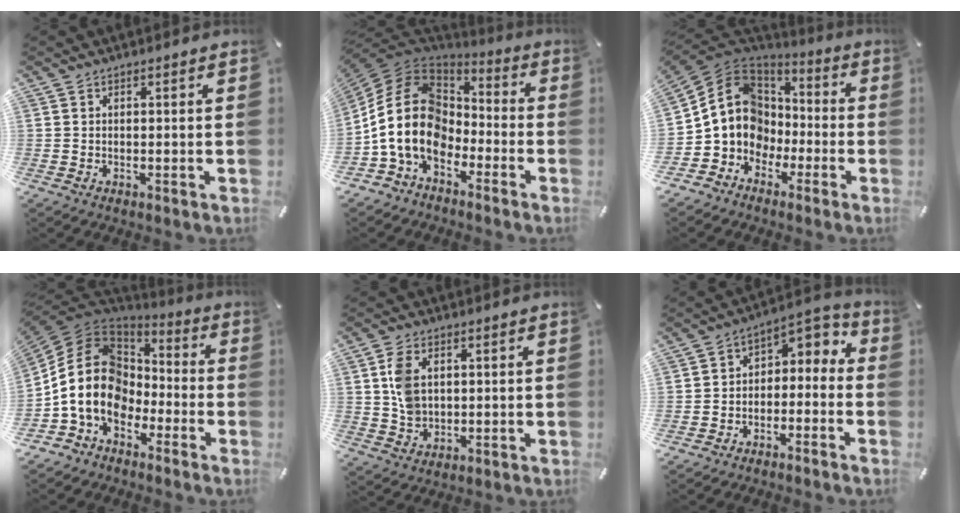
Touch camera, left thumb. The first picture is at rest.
{"total": 17.6, "force": [-3.5, 13.1, 11.3], "torque": [-0.247, 0.018, -0.066]}
{"total": 13.7, "force": [-1.2, 12.4, 5.9], "torque": [-0.132, 0.011, -0.019]}
{"total": 17.4, "force": [-3.4, 13.6, 10.4], "torque": [-0.228, 0.012, -0.068]}
{"total": 6.8, "force": [1.5, 4.9, 4.5], "torque": [-0.101, 0.002, 0.026]}
{"total": 4.2, "force": [-1.9, 3.5, 1.4], "torque": [-0.016, 0.009, -0.043]}